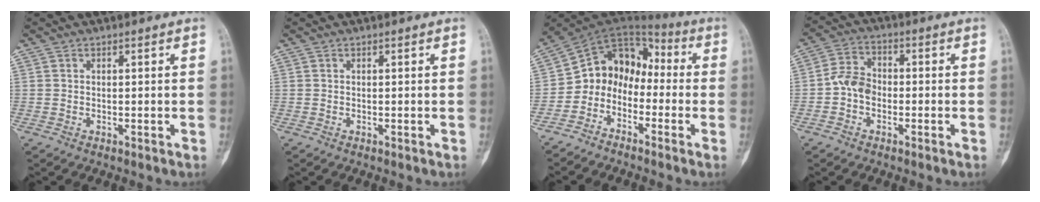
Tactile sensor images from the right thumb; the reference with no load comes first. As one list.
[{"total": 0.0}, {"total": 10.6, "force": [-3.9, 8.5, 5.0], "torque": [-0.052, 0.089, -0.089]}, {"total": 5.9, "force": [-1.5, 4.4, 3.6], "torque": [-0.052, 0.021, -0.041]}]